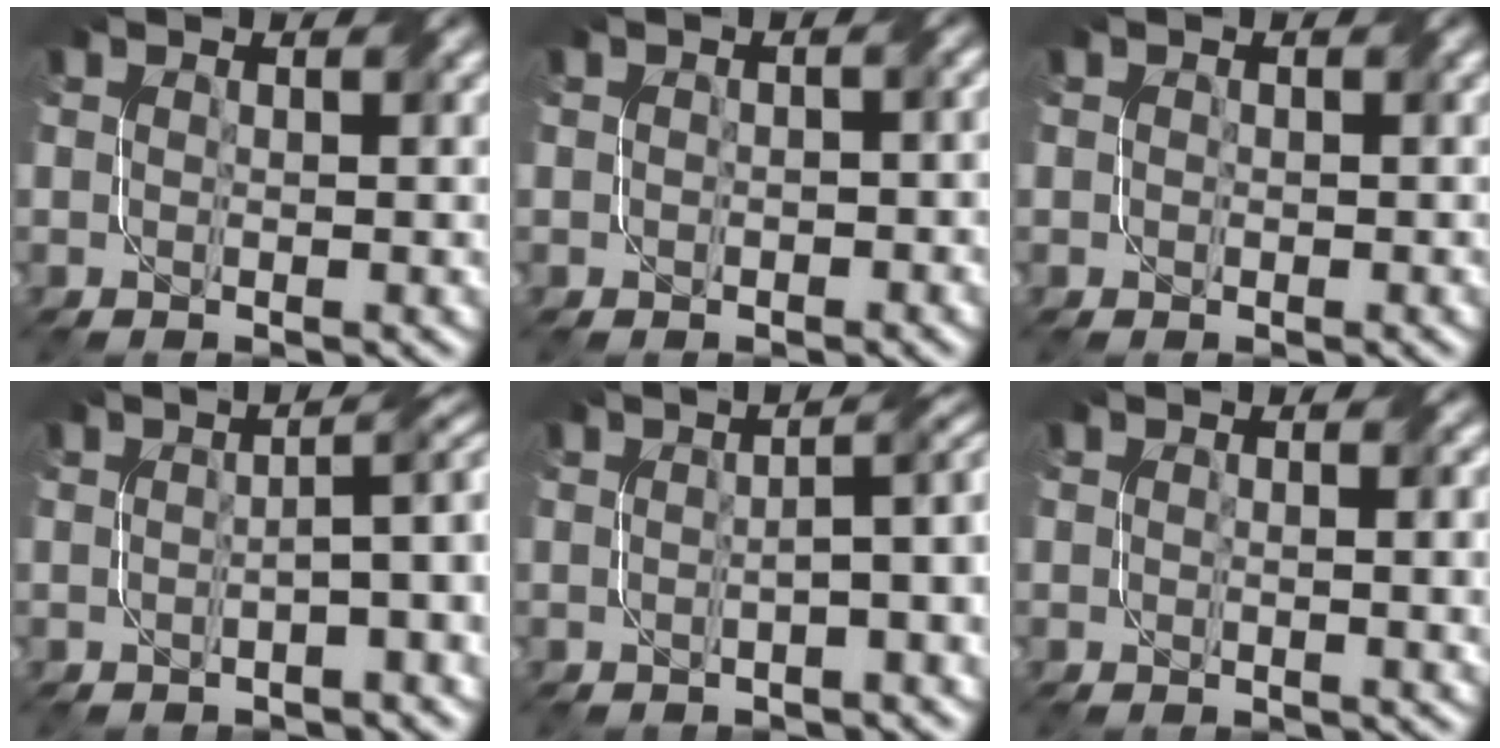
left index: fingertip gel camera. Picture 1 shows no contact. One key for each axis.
{"total": 1.4, "fx": -0.2, "fy": 1.0, "fz": 0.9, "tx": -0.010, "ty": -0.002, "tz": -0.002}
{"total": 0.8, "fx": 0.3, "fy": 0.7, "fz": 0.0, "tx": 0.004, "ty": -0.002, "tz": -0.001}
{"total": 4.8, "fx": -0.7, "fy": 1.4, "fz": 4.5, "tx": -0.049, "ty": 0.016, "tz": -0.012}
{"total": 4.9, "fx": -0.6, "fy": 1.6, "fz": 4.6, "tx": -0.044, "ty": 0.015, "tz": -0.007}
{"total": 2.0, "fx": 0.2, "fy": 0.5, "fz": 1.9, "tx": -0.024, "ty": 0.000, "tz": 0.006}